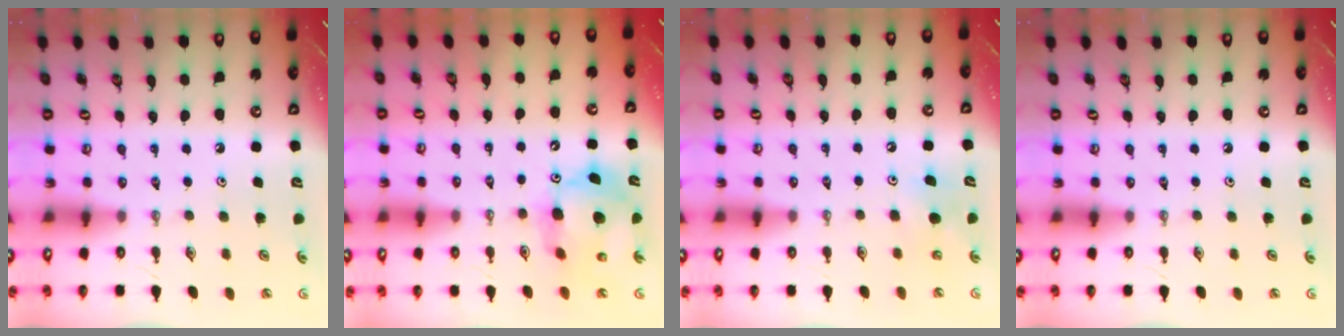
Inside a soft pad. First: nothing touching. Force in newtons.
{"total": 12.9, "press": 12.9, "slide": 1.0}
{"total": 6.5, "press": 6.5, "slide": 0.4}
{"total": 0.0}